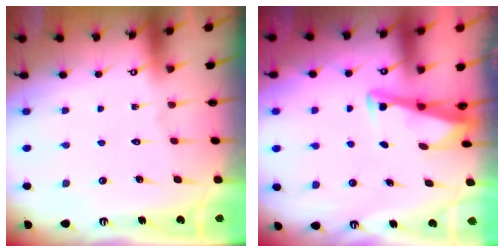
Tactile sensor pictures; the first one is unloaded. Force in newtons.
{"total": 3.3, "press": 3.3, "slide": 0.3}